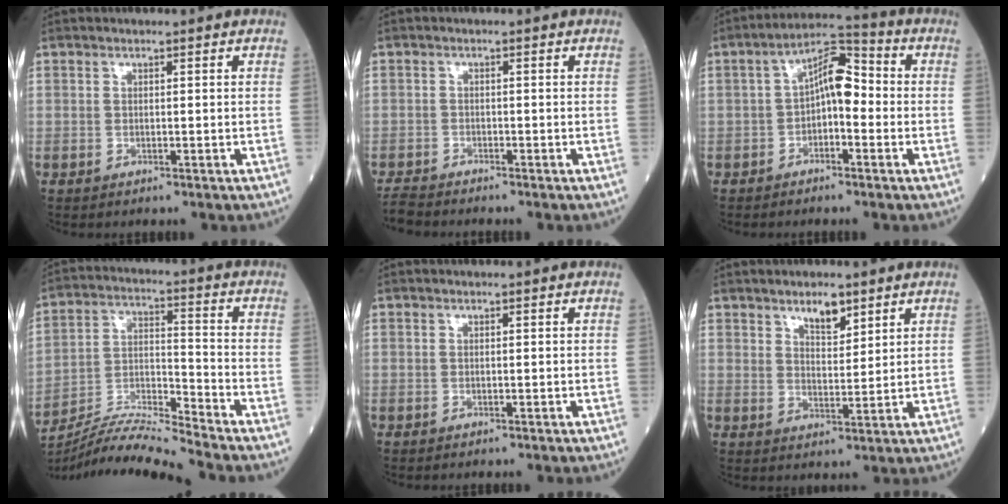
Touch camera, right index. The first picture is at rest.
{"total": 2.5, "force": [-2.5, 0.0, -0.1], "torque": [-0.002, -0.015, -0.050]}
{"total": 7.3, "force": [-0.5, 2.9, 6.6], "torque": [-0.109, 0.036, -0.014]}
{"total": 10.9, "force": [-10.3, -2.1, 2.7], "torque": [-0.055, 0.006, -0.192]}
{"total": 0.0}
{"total": 4.5, "force": [3.2, 1.6, 2.7], "torque": [-0.044, -0.003, 0.055]}